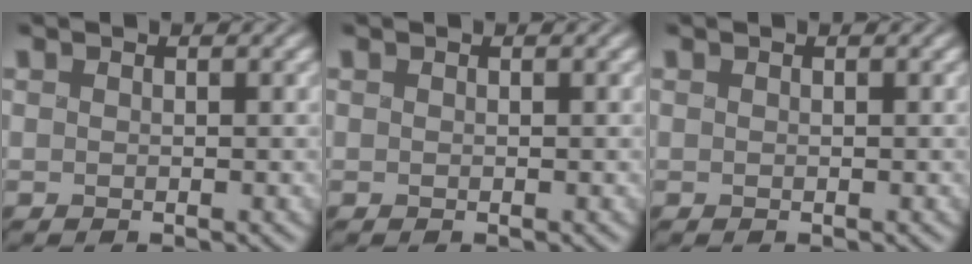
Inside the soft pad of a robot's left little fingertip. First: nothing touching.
{"total": 0.0}
{"total": 0.0}